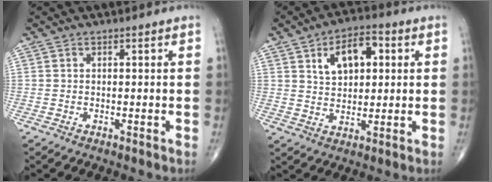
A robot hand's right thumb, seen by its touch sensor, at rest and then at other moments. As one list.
[{"total": 9.9, "force": [3.2, 5.8, 7.3], "torque": [-0.092, 0.002, 0.049]}]